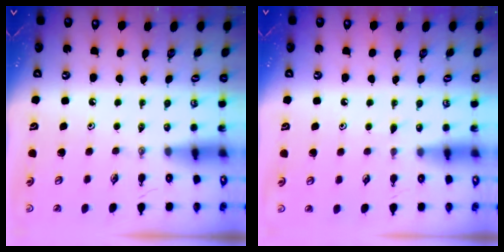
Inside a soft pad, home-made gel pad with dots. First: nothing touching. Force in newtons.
{"total": 5.0, "press": 5.0, "slide": 0.5}